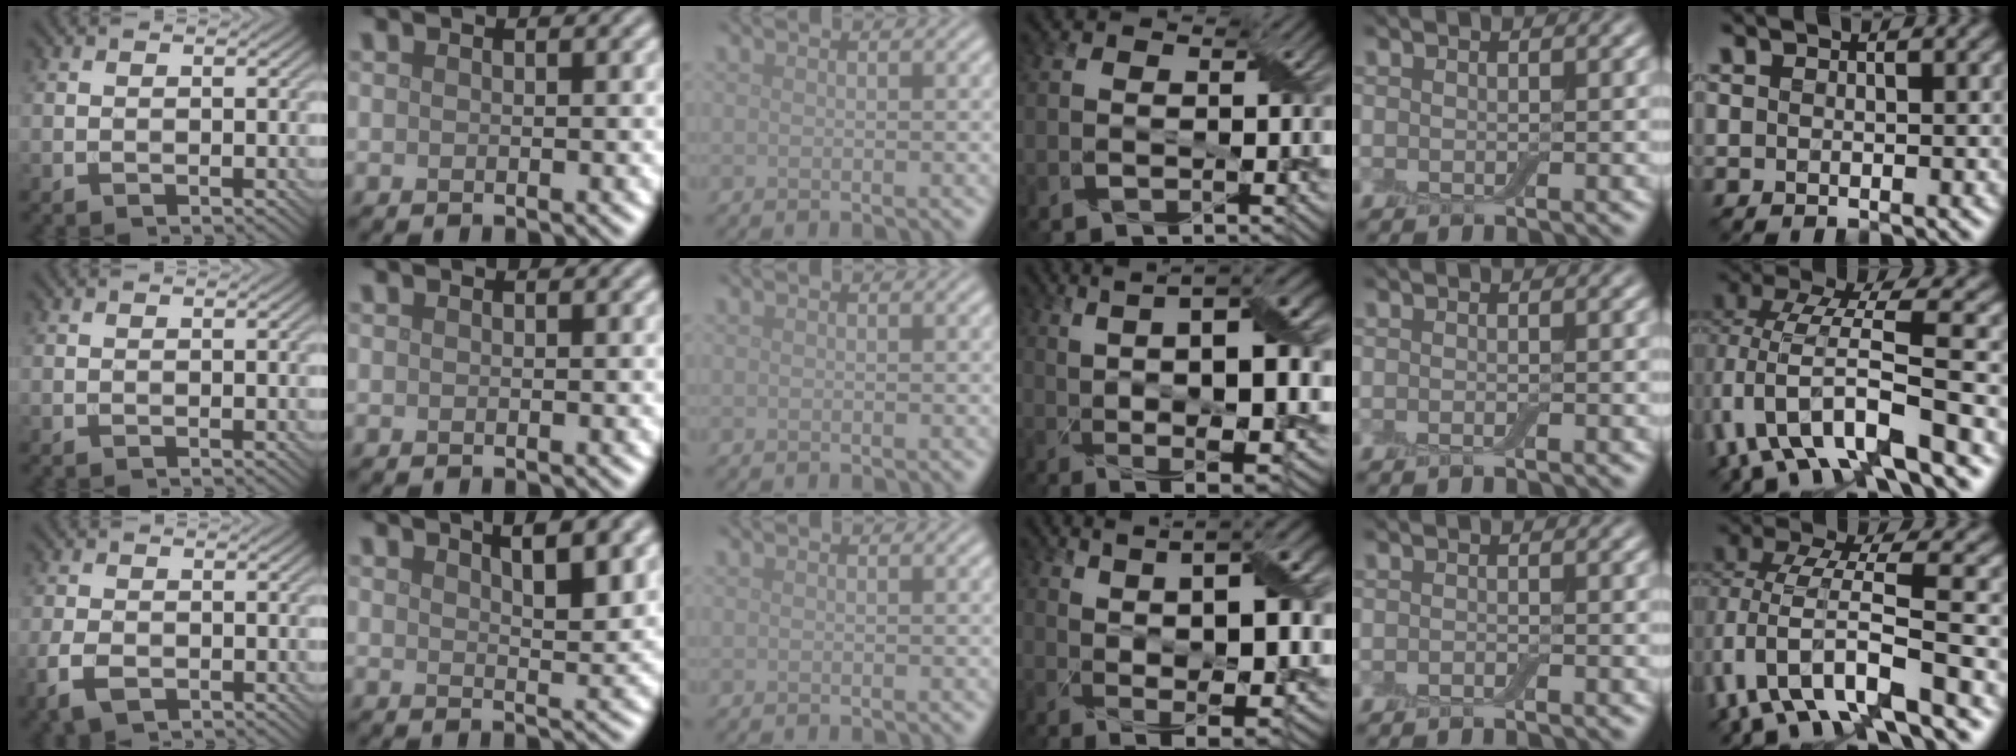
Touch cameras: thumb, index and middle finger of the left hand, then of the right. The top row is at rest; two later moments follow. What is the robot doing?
{"motion": "peel", "object": "bubble wrap"}